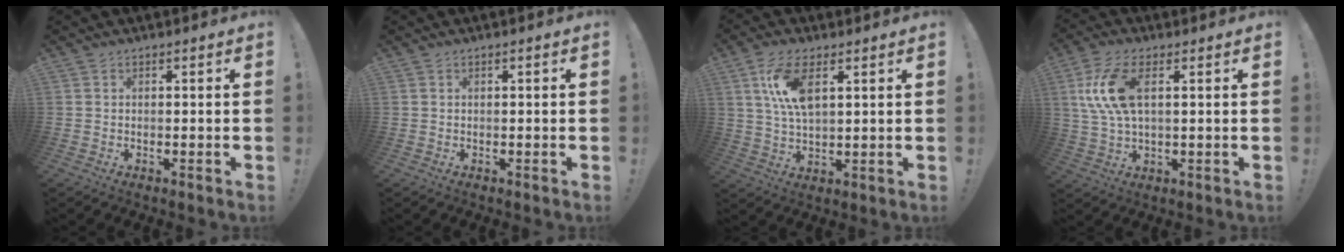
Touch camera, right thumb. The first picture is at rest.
{"total": 0.0}
{"total": 10.4, "force": [3.8, 4.6, 8.5], "torque": [-0.163, -0.008, 0.067]}
{"total": 12.1, "force": [3.1, 5.6, 10.3], "torque": [-0.207, -0.006, 0.057]}